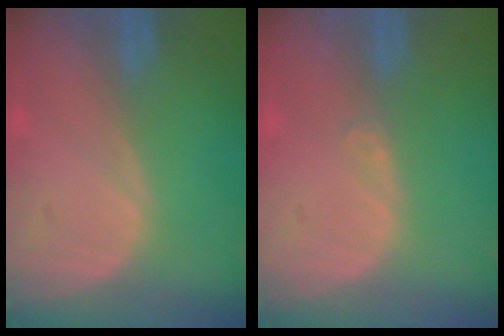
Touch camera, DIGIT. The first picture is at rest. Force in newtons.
{"total": 0.6, "press": 0.5, "slide": 0.4}